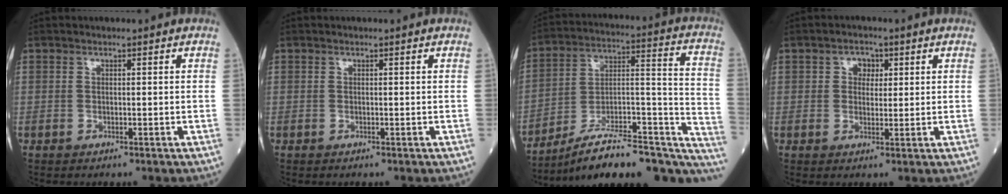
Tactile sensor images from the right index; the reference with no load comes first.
{"total": 0.0}
{"total": 24.2, "force": [-19.1, 6.5, 13.4], "torque": [-0.129, 0.051, -0.279]}
{"total": 2.9, "force": [1.0, 2.1, 1.6], "torque": [-0.022, 0.007, 0.014]}